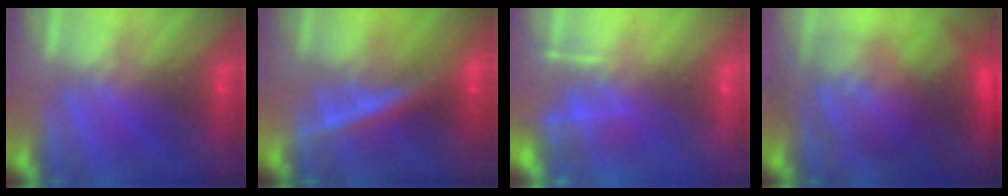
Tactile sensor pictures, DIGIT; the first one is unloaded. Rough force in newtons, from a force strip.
{"total": 2.4}
{"total": 4.6}
{"total": 7.6}